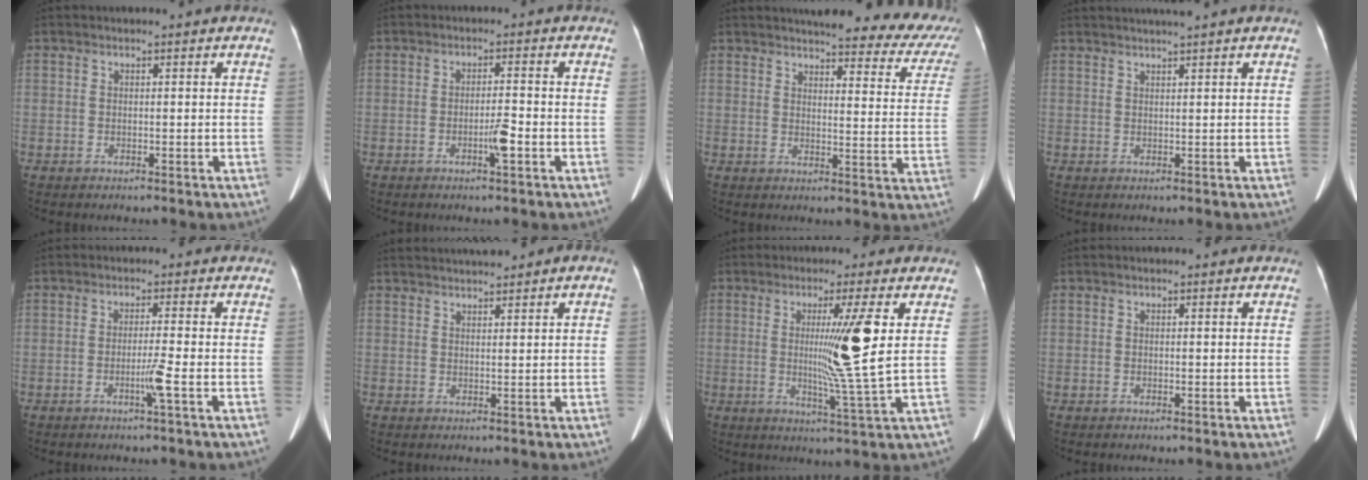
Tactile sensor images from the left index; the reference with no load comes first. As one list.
[{"total": 2.8, "force": [-1.3, 0.2, 2.5], "torque": [-0.044, -0.001, -0.022]}, {"total": 21.8, "force": [19.5, 4.6, 8.6], "torque": [-0.087, -0.045, 0.202]}, {"total": 3.3, "force": [2.9, -0.6, 1.5], "torque": [-0.015, 0.019, 0.046]}, {"total": 2.6, "force": [-1.2, -0.8, 2.2], "torque": [-0.043, -0.005, -0.022]}, {"total": 3.3, "force": [3.0, 0.1, 1.5], "torque": [-0.028, 0.026, 0.055]}, {"total": 8.8, "force": [1.3, -1.9, 8.5], "torque": [-0.151, -0.021, 0.026]}, {"total": 0.0}]